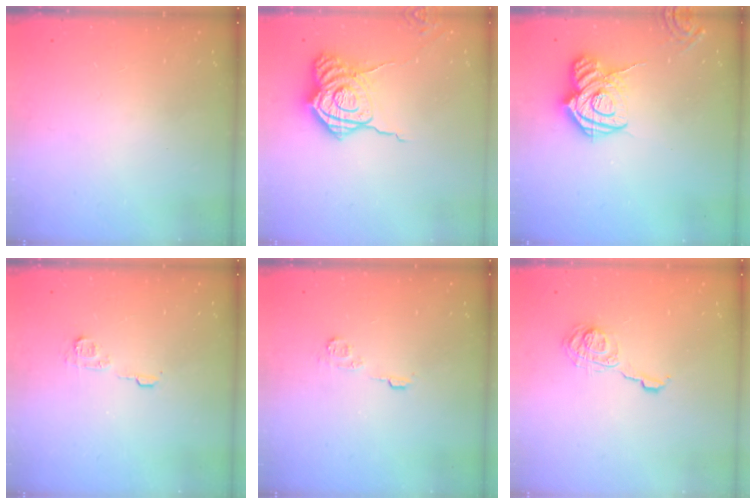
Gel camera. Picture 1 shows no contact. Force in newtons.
{"total": 14.3, "press": 14.3, "slide": 1.1}
{"total": 14.7, "press": 14.6, "slide": 1.5}
{"total": 6.2, "press": 6.2, "slide": 0.5}
{"total": 5.6, "press": 5.6, "slide": 0.7}
{"total": 9.2, "press": 9.2, "slide": 0.4}